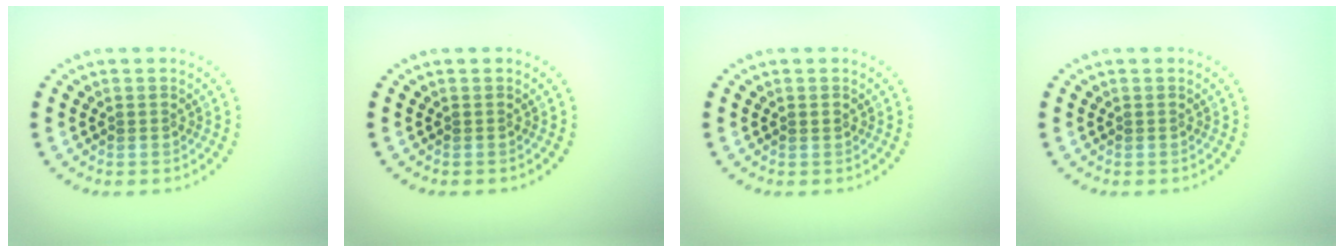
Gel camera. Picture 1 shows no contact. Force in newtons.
{"total": 0.0}
{"total": 0.7, "press": 0.7, "slide": 0.1}
{"total": 0.0}